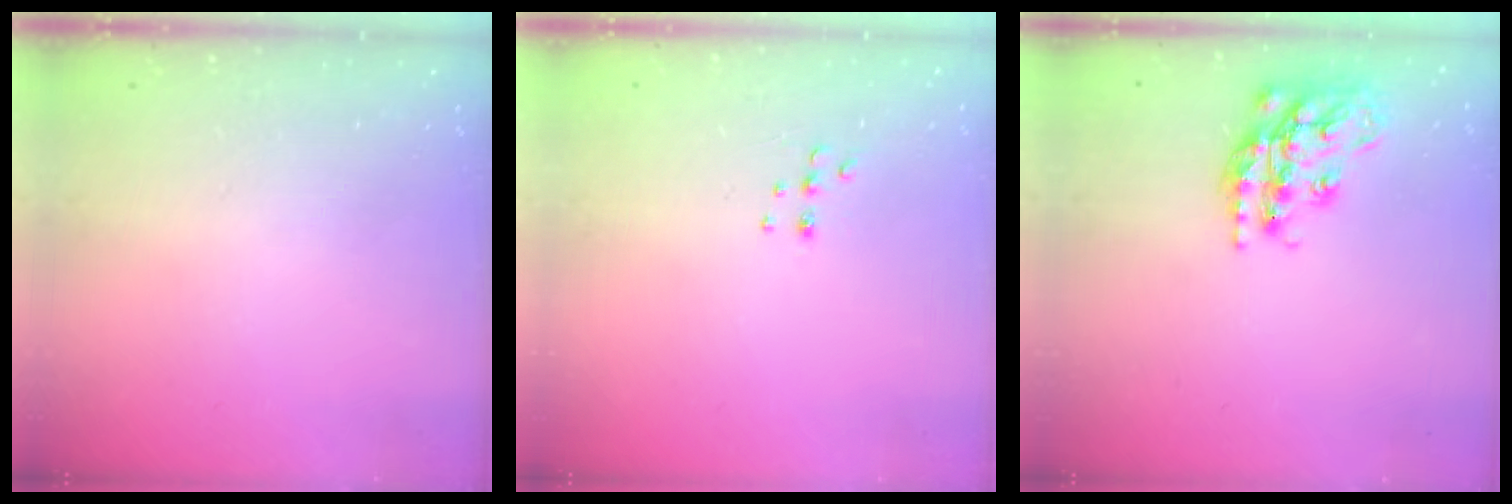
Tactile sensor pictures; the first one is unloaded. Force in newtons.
{"total": 5.3, "press": 5.3, "slide": 0.6}
{"total": 17.8, "press": 17.7, "slide": 1.3}